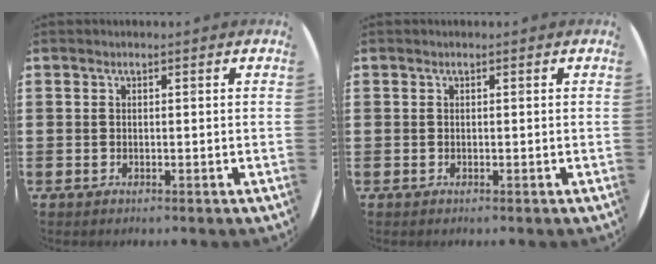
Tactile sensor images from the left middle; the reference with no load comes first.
{"total": 0.0}